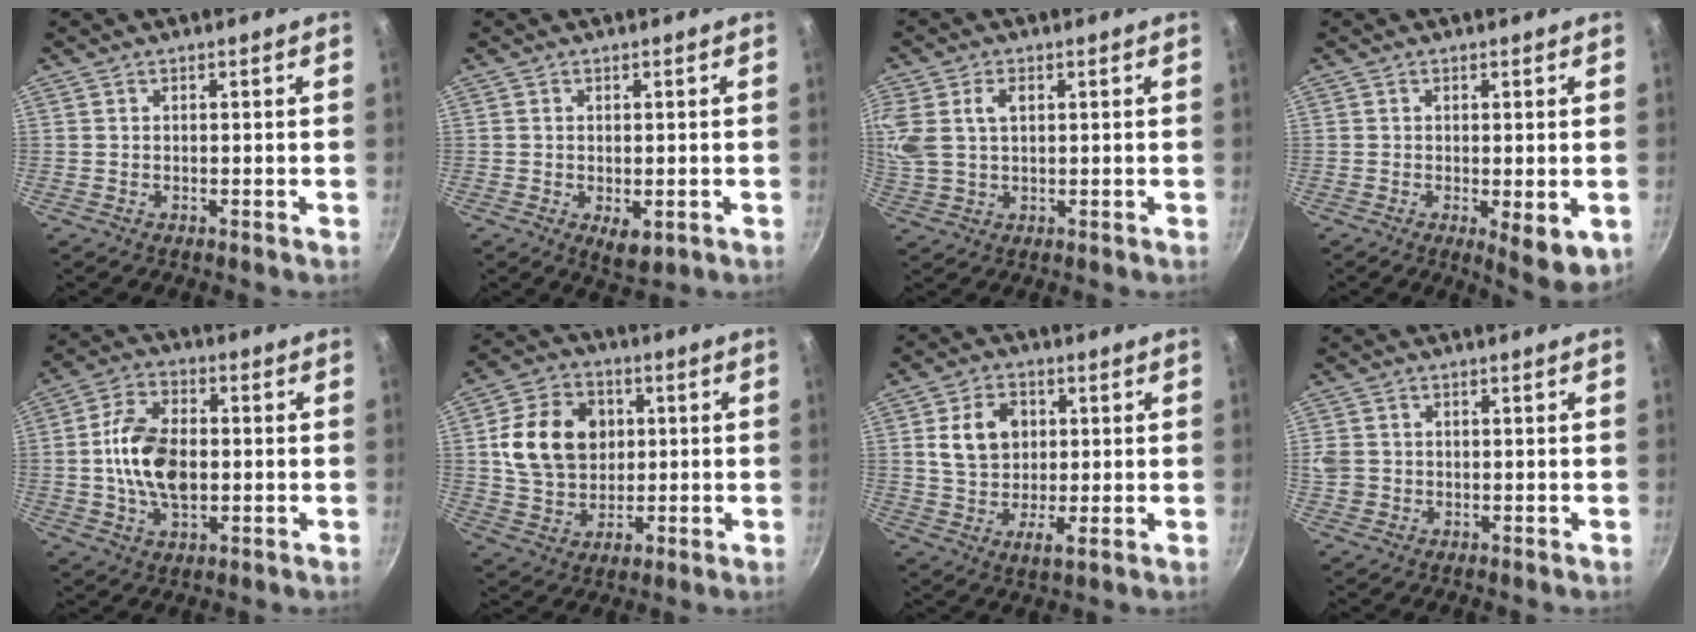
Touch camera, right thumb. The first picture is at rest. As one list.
[{"total": 4.0, "force": [-1.2, 2.0, 3.2], "torque": [-0.046, -0.009, -0.011]}, {"total": 11.0, "force": [2.7, 7.2, 7.9], "torque": [-0.208, 0.011, 0.060]}, {"total": 6.6, "force": [-1.7, 2.1, 6.0], "torque": [-0.082, -0.019, -0.020]}, {"total": 13.1, "force": [-0.3, 7.7, 10.5], "torque": [-0.188, 0.012, -0.007]}, {"total": 15.2, "force": [2.2, 11.8, 9.3], "torque": [-0.137, 0.008, 0.041]}, {"total": 10.5, "force": [2.1, 7.2, 7.4], "torque": [-0.115, -0.005, 0.040]}, {"total": 3.2, "force": [-0.1, 2.9, 1.5], "torque": [-0.026, 0.006, 0.004]}]